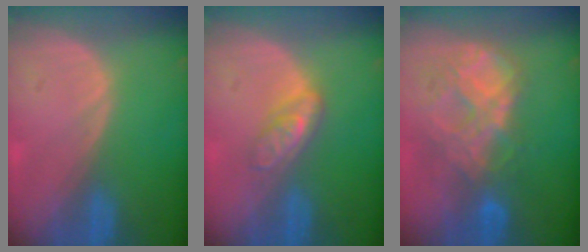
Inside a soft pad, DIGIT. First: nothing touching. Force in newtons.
{"total": 4.7, "press": 4.2, "slide": 2.2}
{"total": 8.8, "press": 7.6, "slide": 4.5}